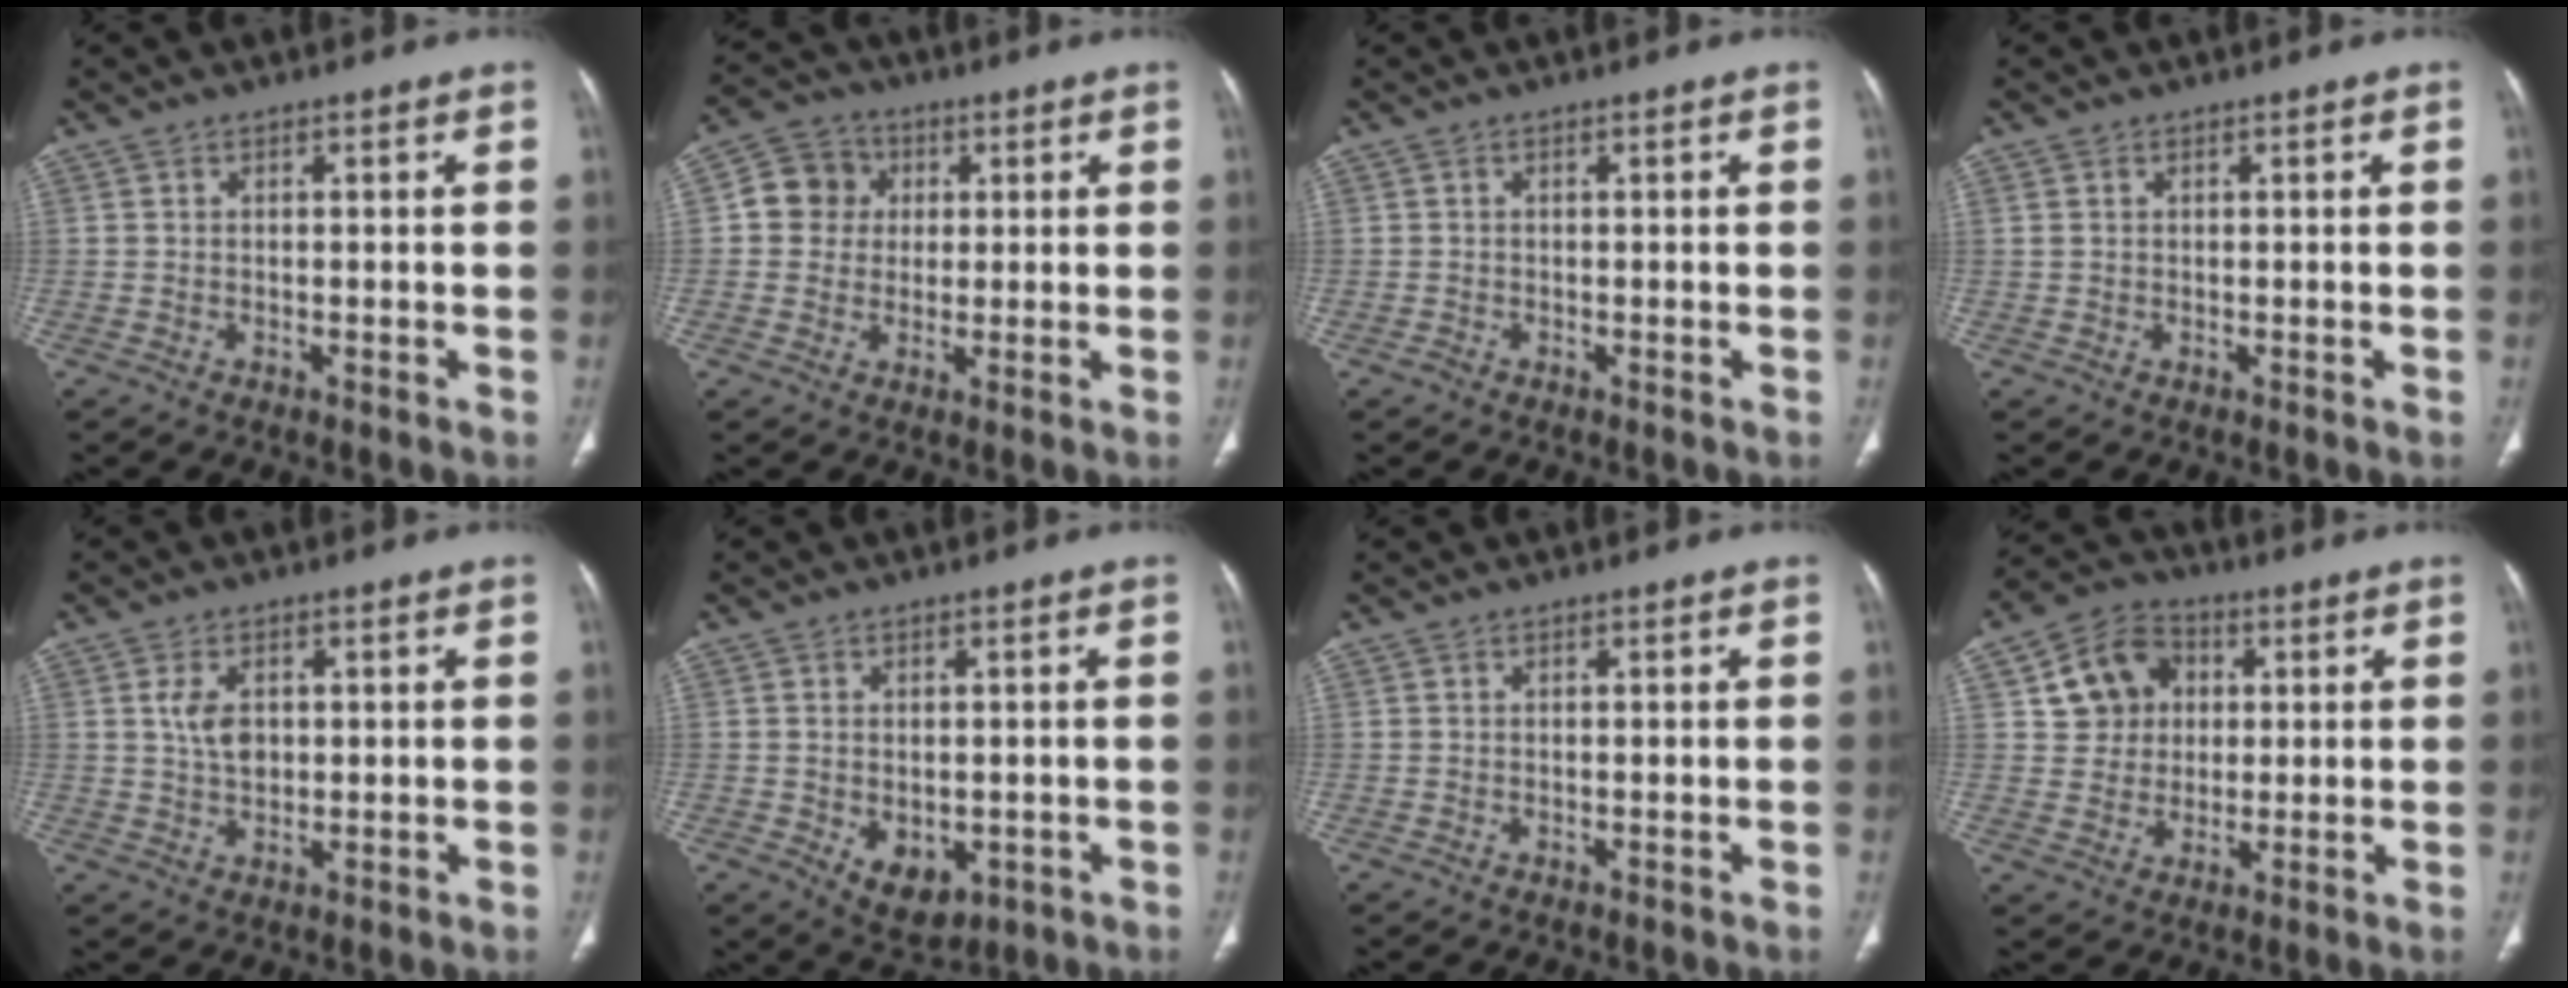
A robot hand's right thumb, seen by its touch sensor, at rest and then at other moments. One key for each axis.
{"total": 7.5, "fx": 1.2, "fy": 7.0, "fz": 2.5, "tx": -0.018, "ty": 0.009, "tz": 0.010}
{"total": 0.6, "fx": -0.3, "fy": 0.4, "fz": 0.1, "tx": -0.003, "ty": 0.001, "tz": -0.010}
{"total": 0.8, "fx": 0.4, "fy": 0.5, "fz": 0.5, "tx": -0.012, "ty": 0.007, "tz": 0.011}
{"total": 4.7, "fx": 1.0, "fy": 3.0, "fz": 3.4, "tx": -0.057, "ty": -0.002, "tz": 0.021}
{"total": 6.6, "fx": -1.5, "fy": 4.5, "fz": 4.5, "tx": -0.049, "ty": -0.004, "tz": -0.004}
{"total": 0.0}
{"total": 10.3, "fx": 2.4, "fy": 9.1, "fz": 4.3, "tx": -0.041, "ty": 0.006, "tz": 0.036}